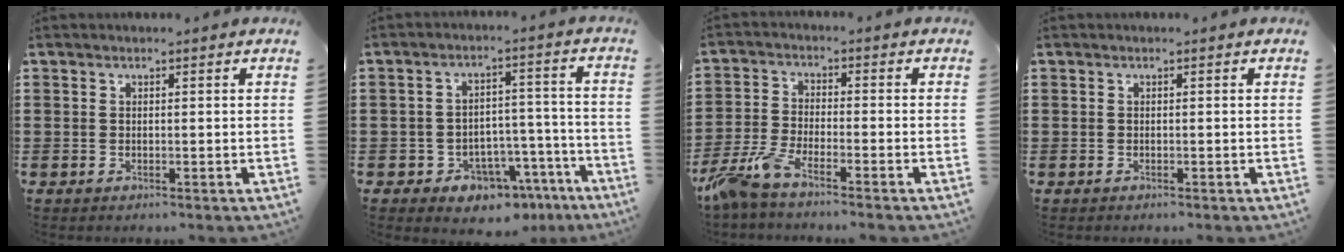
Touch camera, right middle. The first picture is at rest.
{"total": 5.9, "force": [-4.9, 2.9, 1.4], "torque": [-0.027, 0.027, -0.094]}
{"total": 6.3, "force": [-5.0, 0.7, 3.7], "torque": [-0.107, -0.018, -0.104]}
{"total": 0.0}